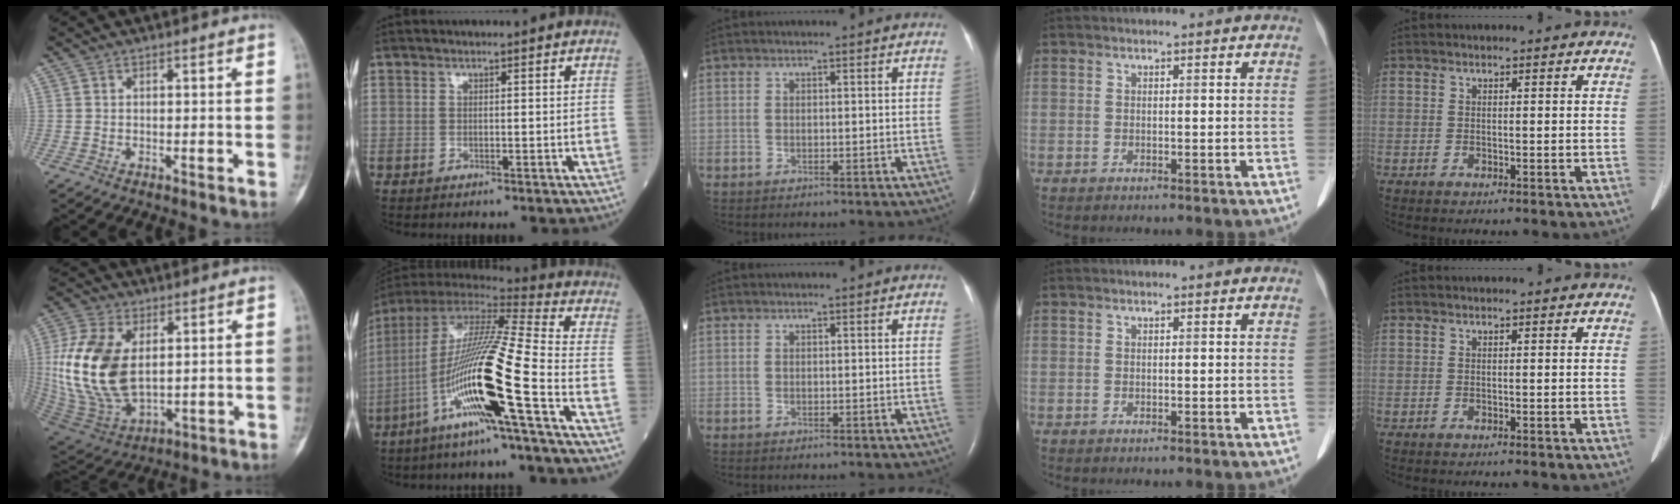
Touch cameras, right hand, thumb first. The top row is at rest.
{"thumb": {"total": 18.9, "force": [2.4, 11.2, 15.1], "torque": [-0.311, -0.016, 0.056]}, "index": {"total": 19.2, "force": [-6.7, -0.7, 17.9], "torque": [-0.363, -0.019, -0.140]}}